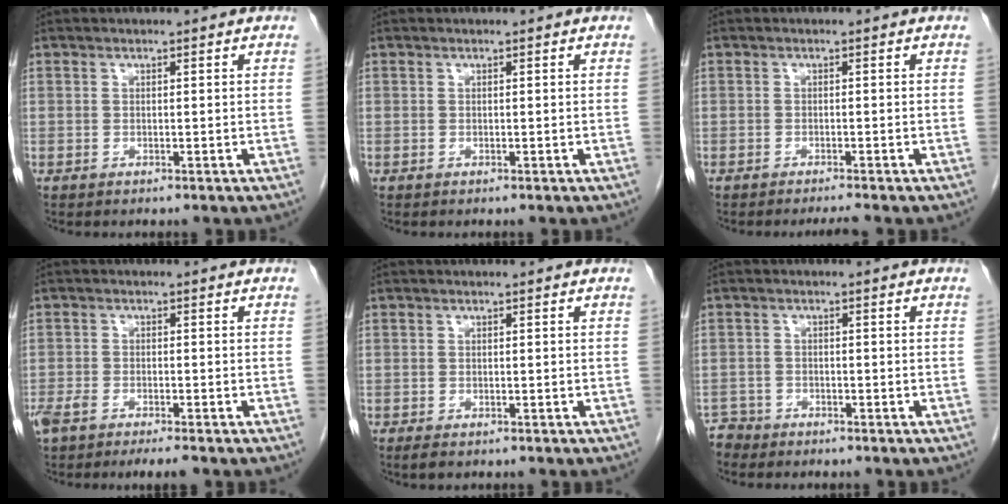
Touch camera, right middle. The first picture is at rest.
{"total": 0.0}
{"total": 1.6, "force": [-1.4, -0.6, 0.5], "torque": [-0.009, -0.005, -0.023]}
{"total": 6.0, "force": [-4.4, 1.3, 3.7], "torque": [-0.066, -0.006, -0.073]}
{"total": 1.4, "force": [-1.0, 0.6, 0.8], "torque": [-0.019, -0.002, -0.013]}
{"total": 2.3, "force": [-2.1, 0.6, -0.8], "torque": [0.014, -0.003, -0.043]}